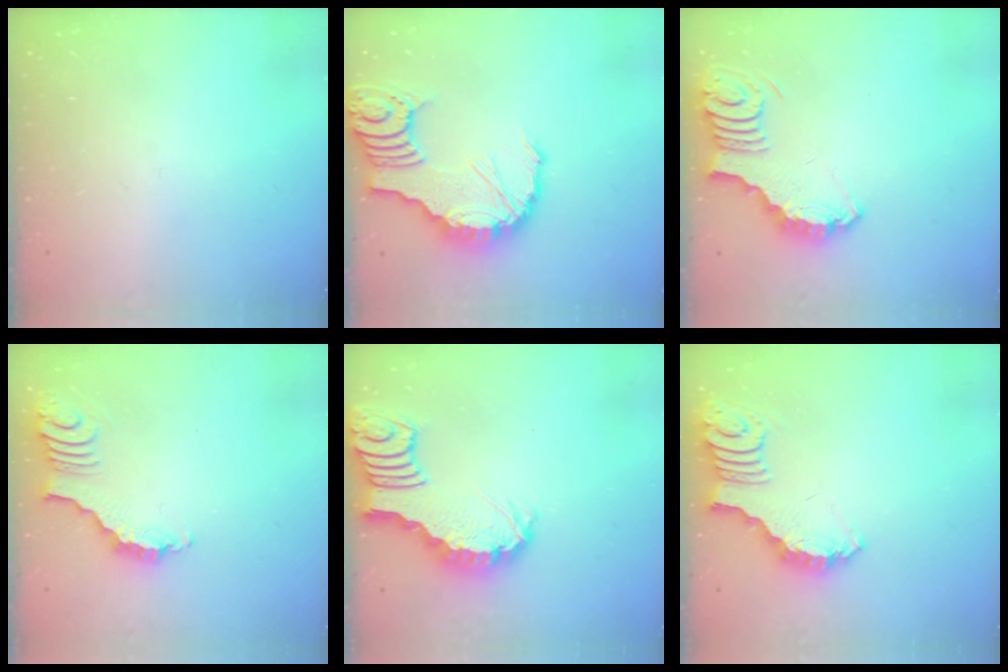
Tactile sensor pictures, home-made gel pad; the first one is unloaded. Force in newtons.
{"total": 14.7, "press": 14.6, "slide": 1.5}
{"total": 3.6, "press": 3.6, "slide": 0.6}
{"total": 3.8, "press": 3.7, "slide": 0.7}
{"total": 3.7, "press": 3.7, "slide": 0.6}
{"total": 2.4, "press": 2.4, "slide": 0.5}